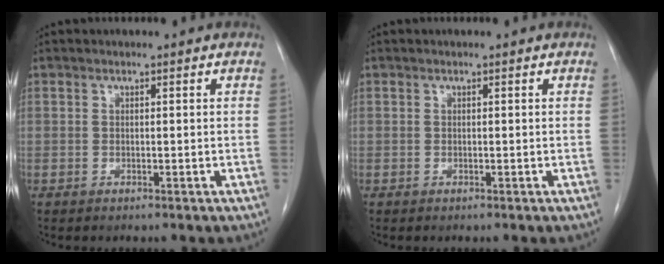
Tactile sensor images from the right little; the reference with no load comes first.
{"total": 0.0}